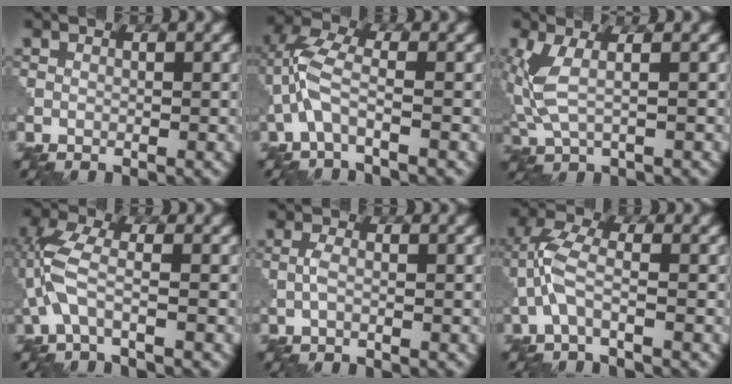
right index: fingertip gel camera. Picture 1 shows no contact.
{"total": 3.7, "force": [-1.4, 1.1, 3.3], "torque": [-0.082, 0.012, -0.044]}
{"total": 4.2, "force": [0.6, 1.6, 3.9], "torque": [-0.109, -0.005, 0.012]}
{"total": 3.9, "force": [-1.1, 1.2, 3.6], "torque": [-0.095, 0.007, -0.035]}
{"total": 1.3, "force": [-0.4, 0.4, 1.2], "torque": [-0.028, 0.001, -0.012]}
{"total": 3.4, "force": [-1.2, 1.0, 3.0], "torque": [-0.076, 0.012, -0.039]}